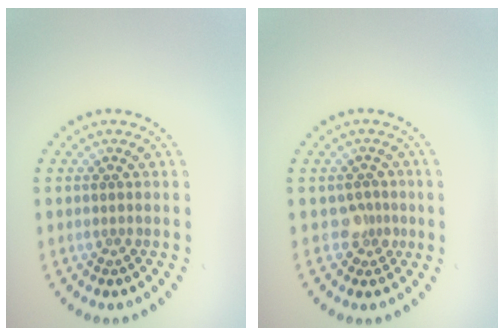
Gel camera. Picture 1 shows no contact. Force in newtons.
{"total": 1.8, "press": 1.5, "slide": 1.1}